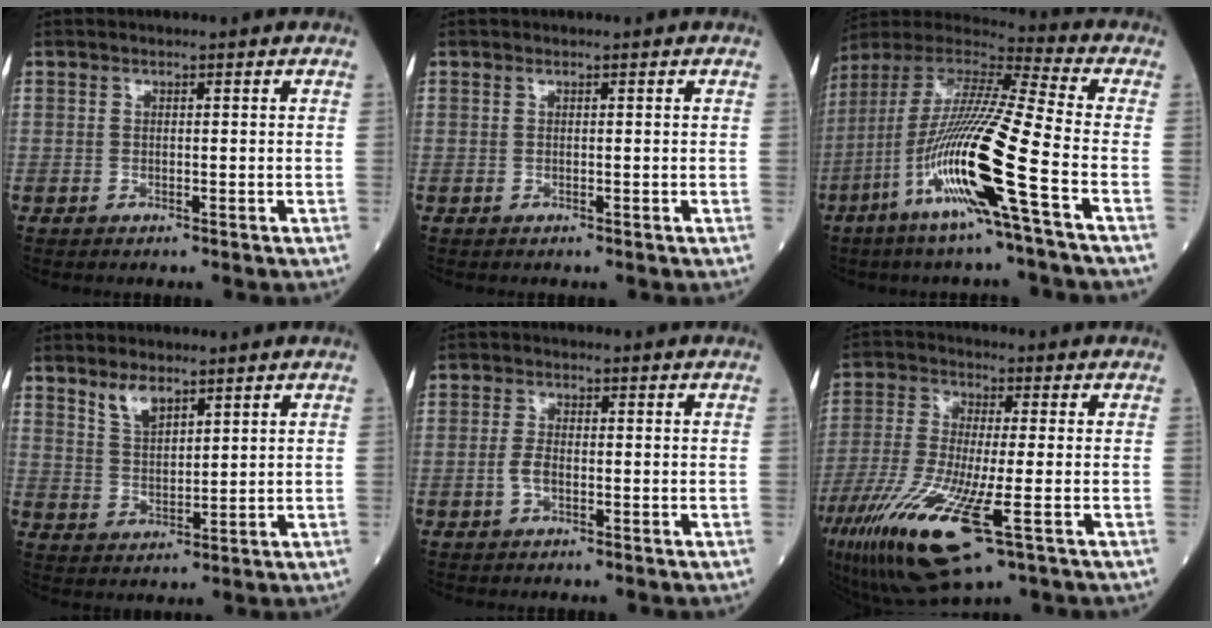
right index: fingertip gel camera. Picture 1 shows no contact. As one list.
[{"total": 0.0}, {"total": 18.9, "force": [-6.9, -0.7, 17.6], "torque": [-0.365, -0.024, -0.144]}, {"total": 4.6, "force": [3.5, 1.7, 2.6], "torque": [-0.054, -0.002, 0.073]}, {"total": 2.3, "force": [-0.7, 1.1, 1.9], "torque": [-0.047, 0.001, -0.012]}, {"total": 16.1, "force": [-6.9, 2.7, 14.3], "torque": [-0.304, -0.046, -0.121]}]